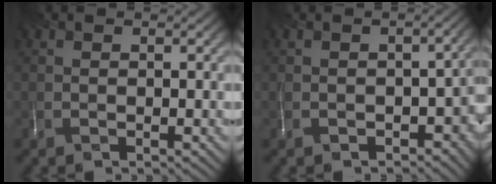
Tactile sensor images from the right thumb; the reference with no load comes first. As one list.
[{"total": 6.3, "force": [-3.3, 3.9, 3.8], "torque": [-0.050, -0.031, -0.049]}]